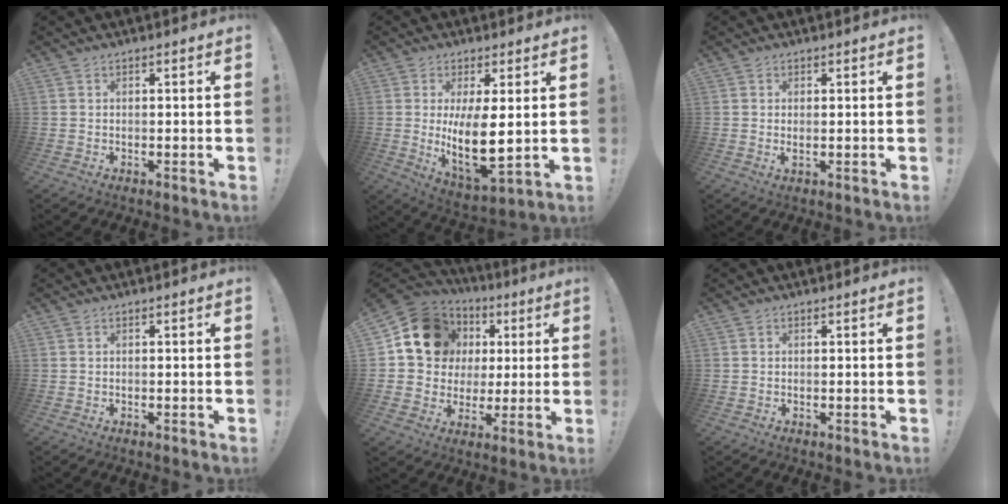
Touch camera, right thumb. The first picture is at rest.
{"total": 12.6, "force": [1.6, 5.2, 11.4], "torque": [-0.208, -0.031, 0.031]}
{"total": 1.4, "force": [0.6, 0.1, 1.3], "torque": [-0.017, -0.004, 0.007]}
{"total": 0.0}
{"total": 16.0, "force": [5.2, 13.7, 6.5], "torque": [-0.082, -0.016, 0.117]}
{"total": 0.0}